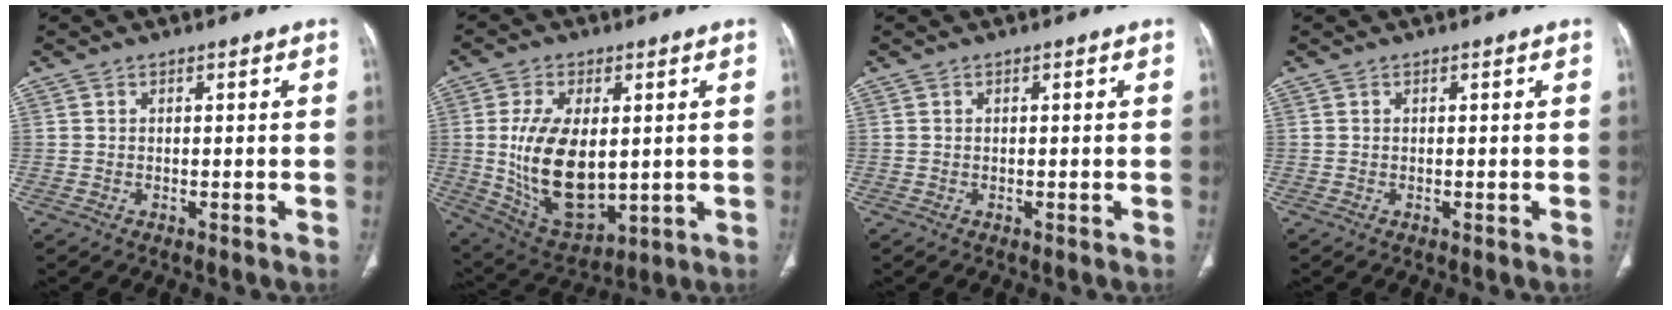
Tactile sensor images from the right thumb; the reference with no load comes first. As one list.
[{"total": 16.8, "force": [0.5, 9.2, 14.1], "torque": [-0.246, -0.015, 0.032]}, {"total": 0.0}, {"total": 0.0}]